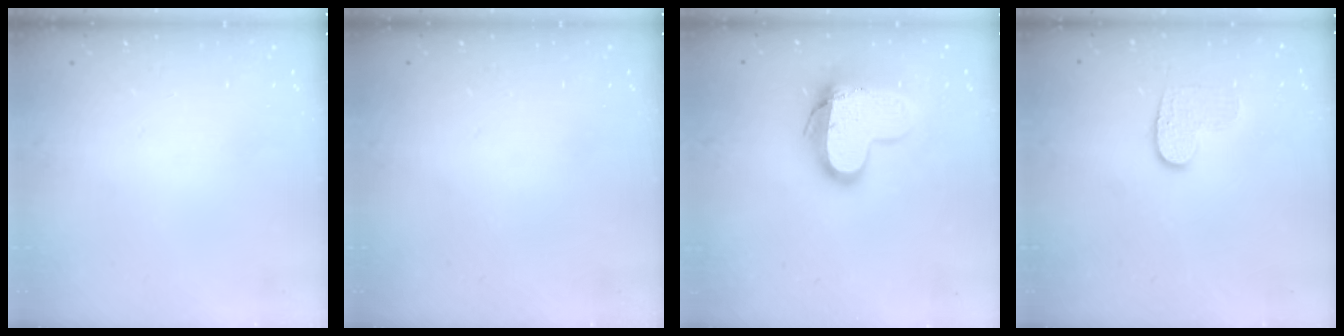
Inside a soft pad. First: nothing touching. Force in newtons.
{"total": 0.0}
{"total": 13.5, "press": 13.5, "slide": 1.2}
{"total": 7.0, "press": 7.0, "slide": 0.2}